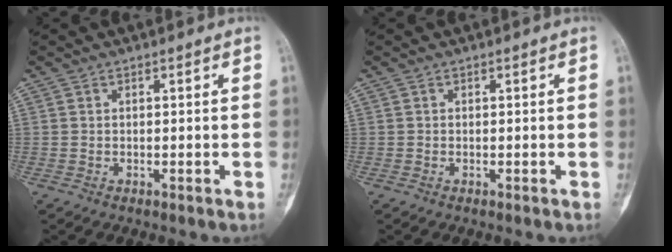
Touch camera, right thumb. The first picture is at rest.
{"total": 0.0}